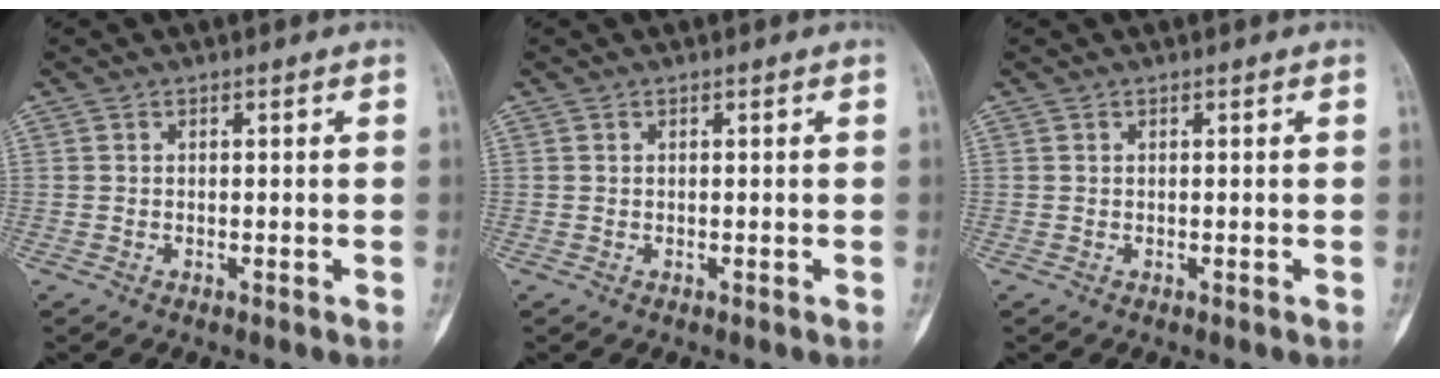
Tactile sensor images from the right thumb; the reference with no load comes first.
{"total": 0.0}
{"total": 0.0}